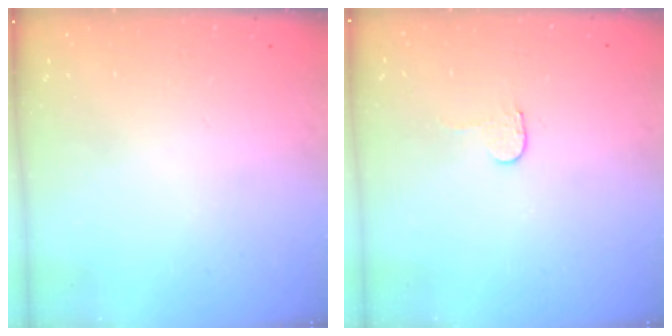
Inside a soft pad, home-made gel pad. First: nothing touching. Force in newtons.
{"total": 2.3, "press": 2.3, "slide": 0.2}